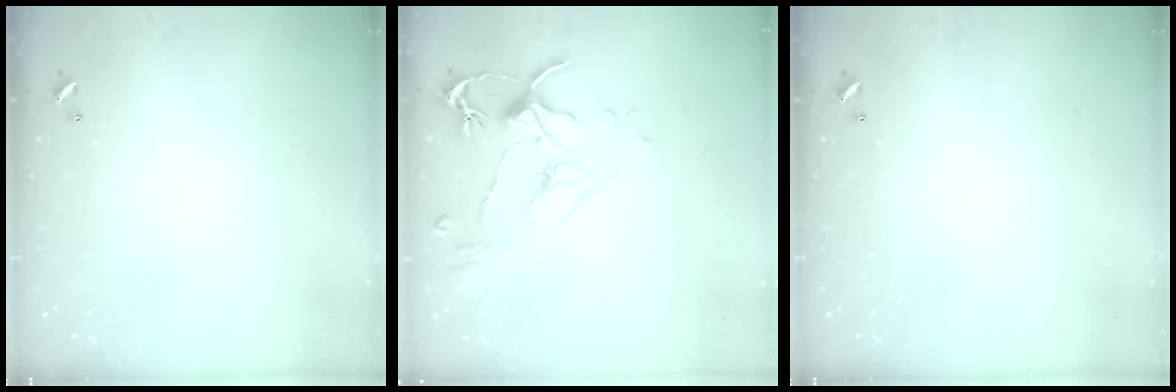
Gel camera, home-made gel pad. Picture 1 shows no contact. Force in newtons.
{"total": 1.4, "press": 1.3, "slide": 0.6}
{"total": 0.0}